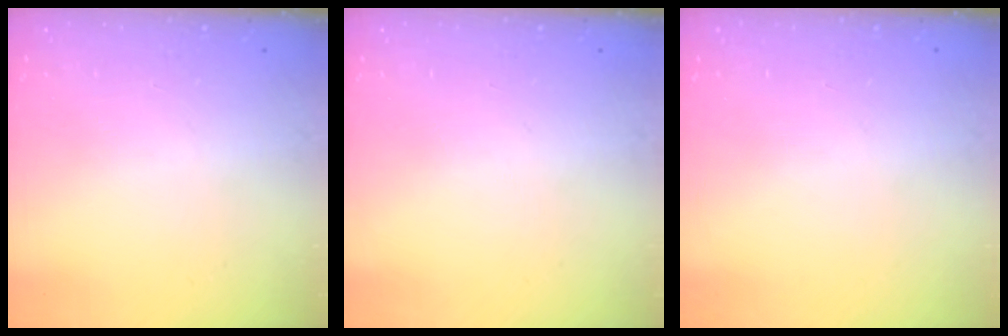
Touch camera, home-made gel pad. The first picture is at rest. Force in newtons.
{"total": 0.0}
{"total": 0.0}